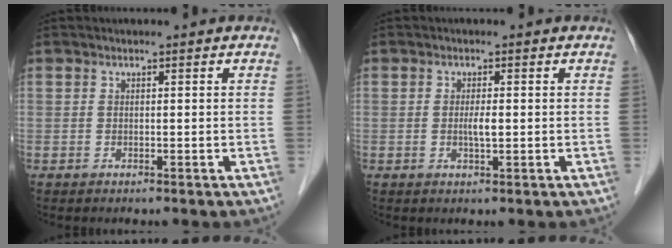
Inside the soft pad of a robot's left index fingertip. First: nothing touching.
{"total": 1.9, "force": [-0.1, 0.3, 1.8], "torque": [-0.037, -0.001, -0.002]}